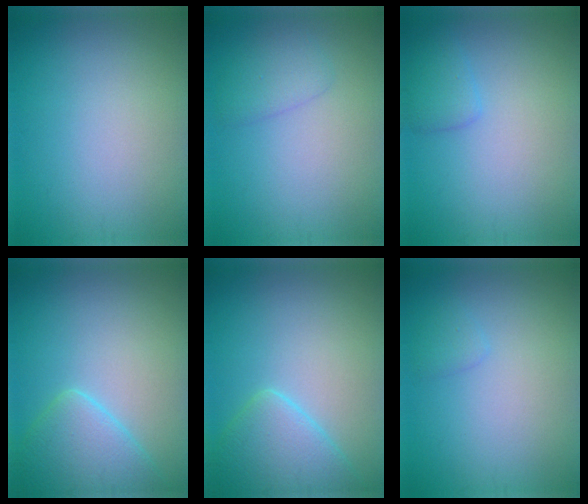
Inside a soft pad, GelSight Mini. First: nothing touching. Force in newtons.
{"total": 1.8, "press": 1.8, "slide": 0.0}
{"total": 1.6, "press": 1.6, "slide": 0.1}
{"total": 4.6, "press": 4.6, "slide": 0.3}
{"total": 4.6, "press": 4.6, "slide": 0.3}
{"total": 0.8, "press": 0.8, "slide": 0.1}